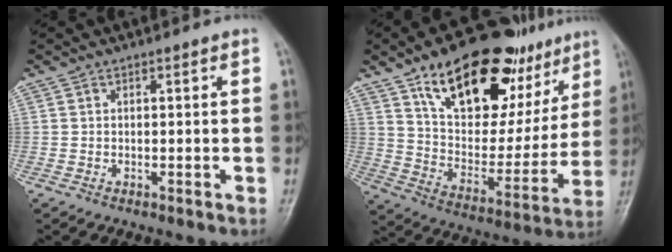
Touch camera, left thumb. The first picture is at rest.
{"total": 27.3, "force": [16.0, 13.9, 17.3], "torque": [-0.209, -0.036, 0.257]}